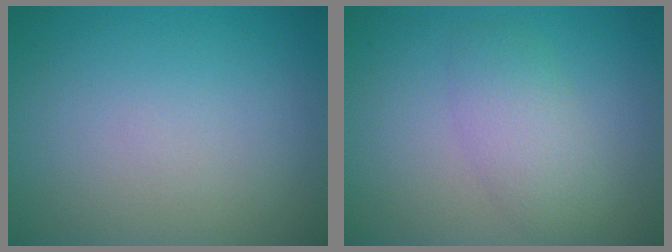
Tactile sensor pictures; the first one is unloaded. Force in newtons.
{"total": 3.2, "press": 3.2, "slide": 0.0}